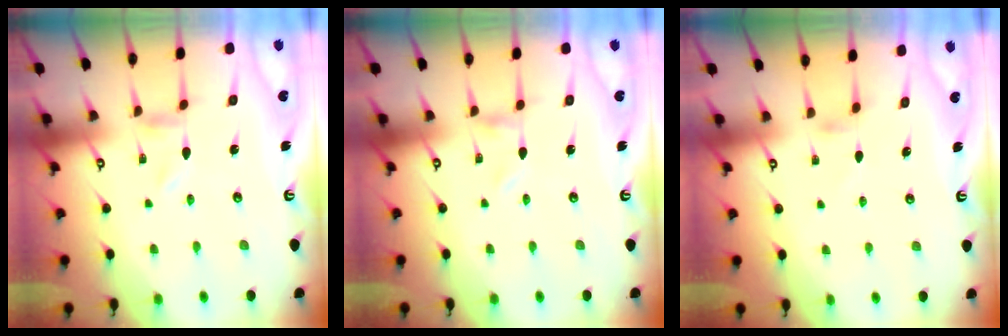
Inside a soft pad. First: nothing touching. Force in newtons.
{"total": 0.0}
{"total": 1.8, "press": 1.8, "slide": 0.4}